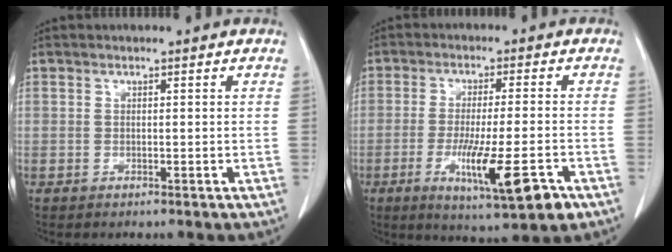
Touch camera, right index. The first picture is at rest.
{"total": 12.1, "force": [-5.1, 0.9, 11.0], "torque": [-0.182, -0.031, -0.076]}